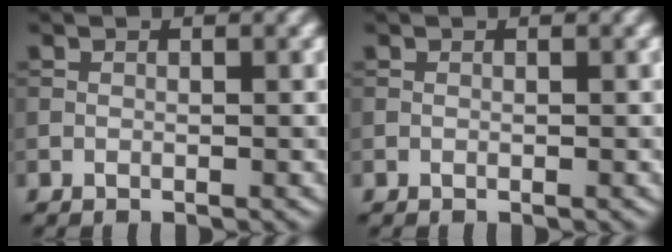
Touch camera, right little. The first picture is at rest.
{"total": 0.0}